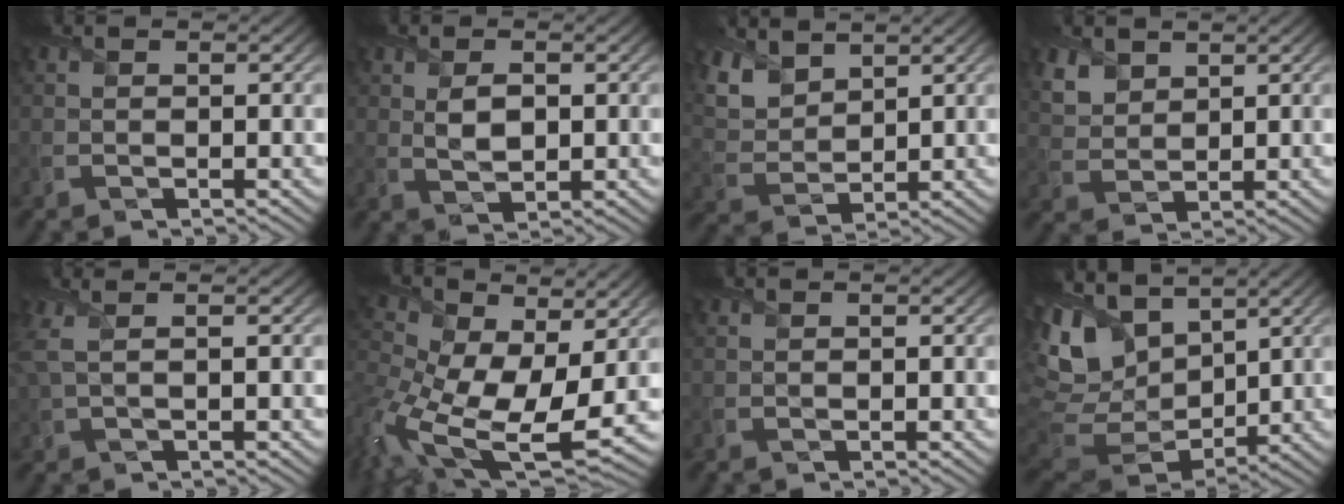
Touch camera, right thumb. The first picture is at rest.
{"total": 3.1, "force": [0.6, 1.7, 2.5], "torque": [-0.055, -0.005, 0.015]}
{"total": 6.9, "force": [5.0, 3.4, 3.4], "torque": [-0.101, 0.005, 0.103]}
{"total": 4.2, "force": [2.9, 2.5, 1.6], "torque": [-0.054, -0.004, 0.067]}
{"total": 3.1, "force": [1.1, 1.0, 2.7], "torque": [-0.066, 0.012, 0.021]}
{"total": 17.0, "force": [-2.5, 10.2, 13.3], "torque": [-0.319, -0.056, -0.026]}
{"total": 0.0}
{"total": 14.9, "force": [5.9, 9.4, 10.0], "torque": [-0.267, 0.014, 0.126]}